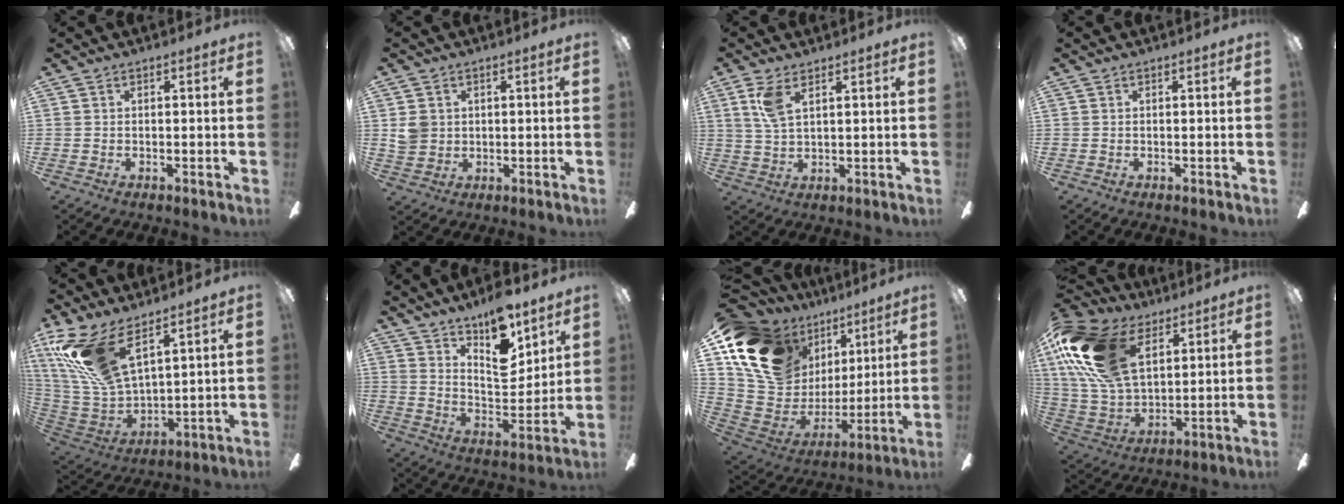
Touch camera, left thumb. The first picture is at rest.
{"total": 4.2, "force": [1.3, 3.9, 1.0], "torque": [-0.012, 0.003, 0.023]}
{"total": 6.2, "force": [3.2, 2.7, 4.6], "torque": [-0.107, 0.002, 0.056]}
{"total": 0.0}
{"total": 20.0, "force": [11.6, 9.0, 13.6], "torque": [-0.314, -0.047, 0.210]}
{"total": 13.1, "force": [10.2, 4.8, 6.6], "torque": [-0.102, -0.065, 0.182]}
{"total": 18.0, "force": [9.9, 12.5, 8.3], "torque": [-0.196, -0.048, 0.196]}
{"total": 24.7, "force": [10.0, 15.2, 16.7], "torque": [-0.369, -0.021, 0.183]}